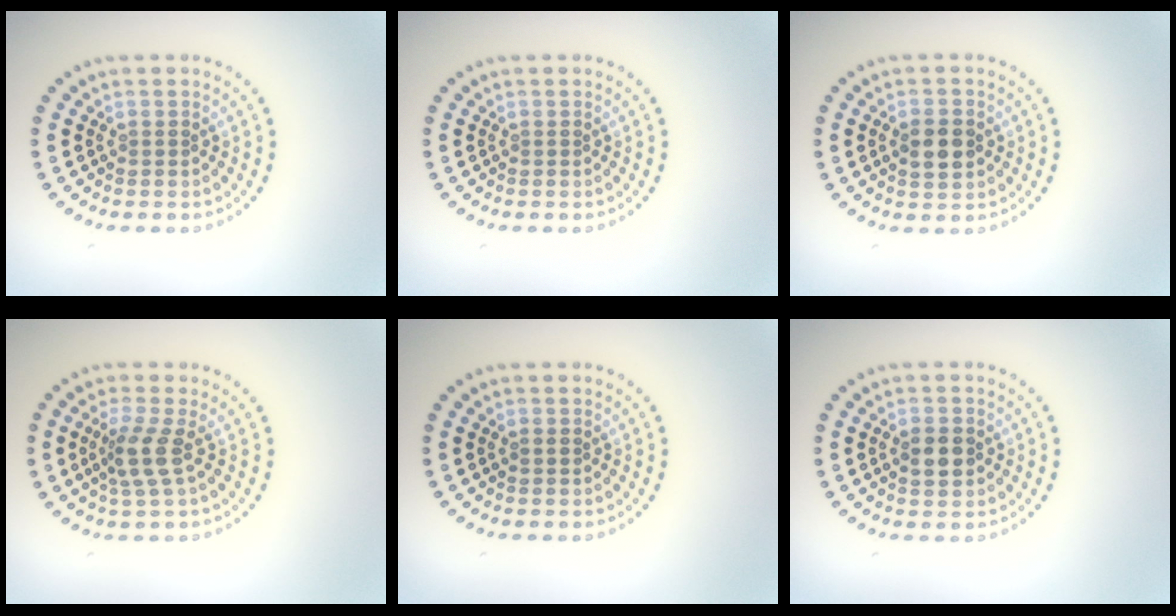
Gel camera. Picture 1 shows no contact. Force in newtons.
{"total": 0.0}
{"total": 2.9, "press": 2.9, "slide": 0.1}
{"total": 2.7, "press": 2.0, "slide": 1.8}
{"total": 0.7, "press": 0.7, "slide": 0.0}
{"total": 2.8, "press": 2.8, "slide": 0.1}